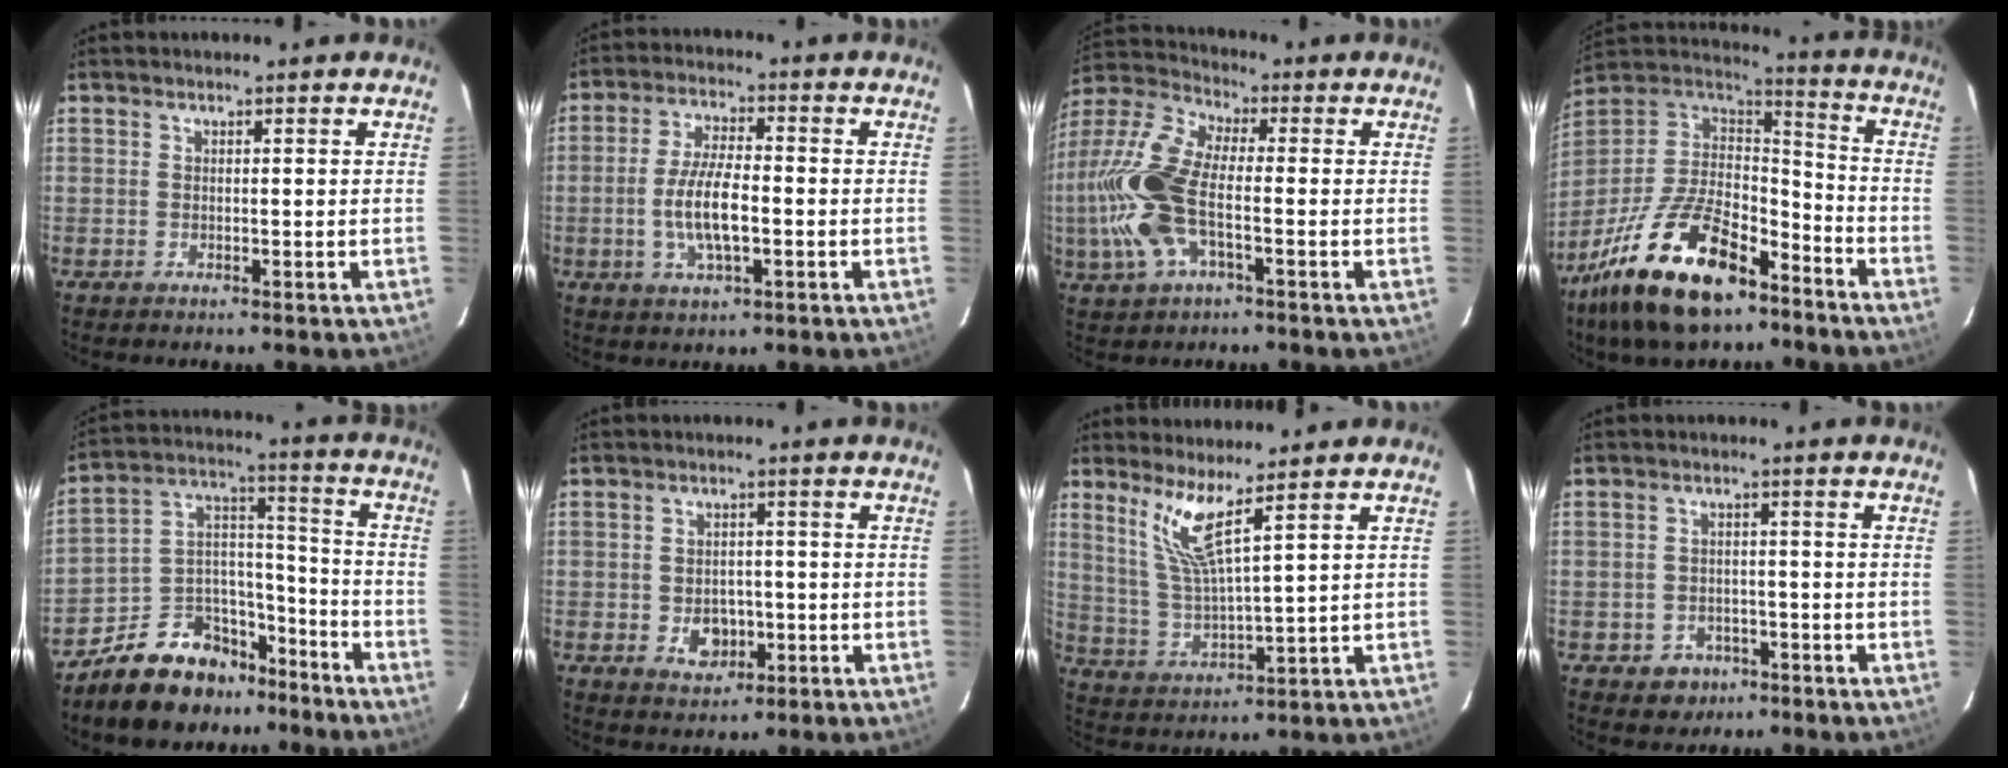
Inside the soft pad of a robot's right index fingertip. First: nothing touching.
{"total": 8.8, "force": [-1.9, 2.8, 8.2], "torque": [-0.164, -0.002, -0.035]}
{"total": 17.4, "force": [-2.8, 8.0, 15.2], "torque": [-0.340, 0.004, -0.062]}
{"total": 25.2, "force": [-15.8, 11.2, 16.1], "torque": [-0.330, -0.012, -0.268]}
{"total": 14.6, "force": [-11.0, 8.5, 4.6], "torque": [-0.096, 0.072, -0.167]}
{"total": 5.3, "force": [-1.5, 4.2, 2.8], "torque": [-0.056, 0.002, -0.011]}
{"total": 7.4, "force": [4.9, -0.3, 5.5], "torque": [-0.106, -0.008, 0.106]}
{"total": 5.0, "force": [-2.8, 4.1, 0.9], "torque": [-0.037, 0.012, -0.029]}